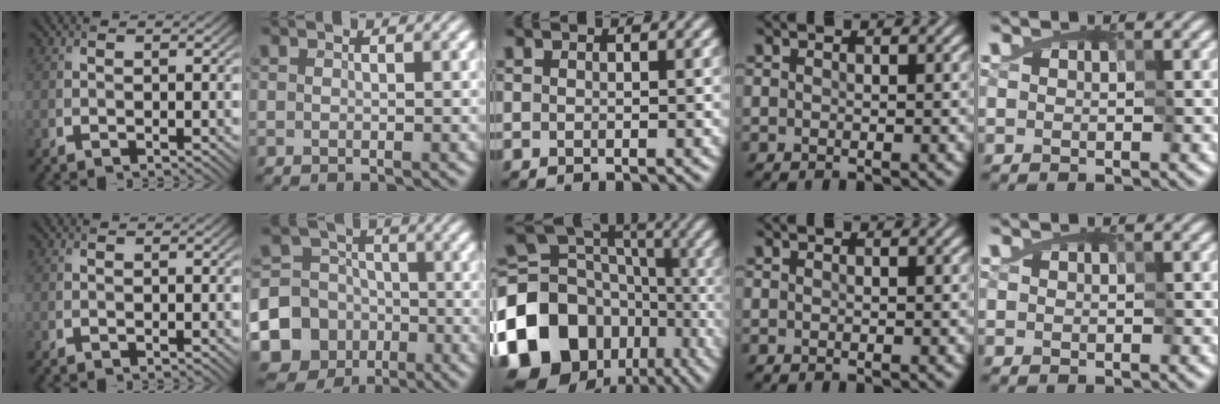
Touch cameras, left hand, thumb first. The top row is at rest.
{"index": {"total": 15.0, "force": [-5.4, 13.7, 2.9], "torque": [-0.087, -0.040, -0.112]}, "middle": {"total": 17.2, "force": [-6.5, 13.6, 8.3], "torque": [-0.206, 0.007, -0.120]}}